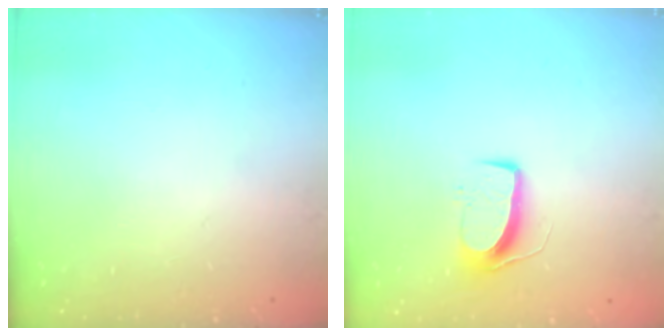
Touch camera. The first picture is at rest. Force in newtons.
{"total": 9.3, "press": 9.3, "slide": 0.5}